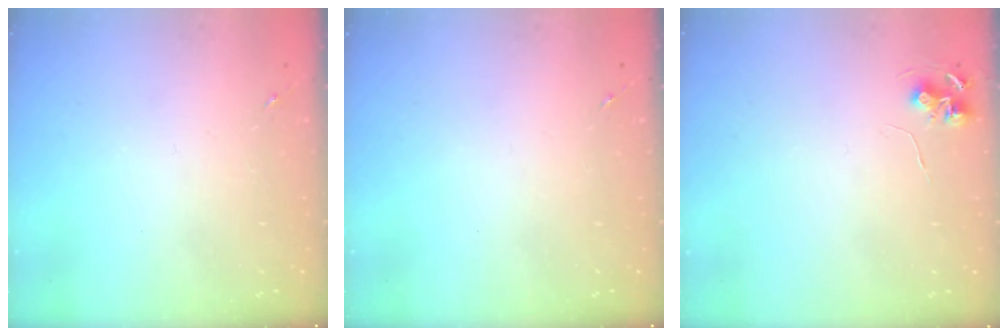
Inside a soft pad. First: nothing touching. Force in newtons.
{"total": 0.0}
{"total": 6.0, "press": 6.0, "slide": 0.4}